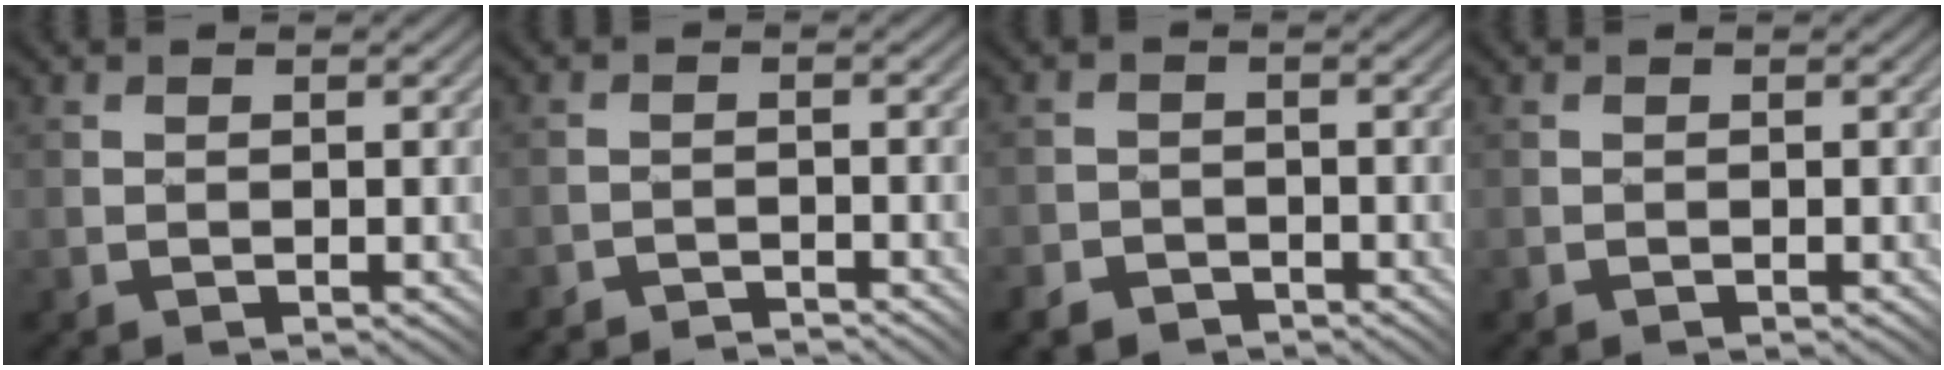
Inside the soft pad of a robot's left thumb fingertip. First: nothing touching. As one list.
[{"total": 2.5, "force": [-2.3, -0.7, -0.6], "torque": [0.016, 0.009, -0.049]}, {"total": 3.4, "force": [-2.8, 1.9, 0.5], "torque": [-0.004, 0.005, -0.054]}, {"total": 0.0}]